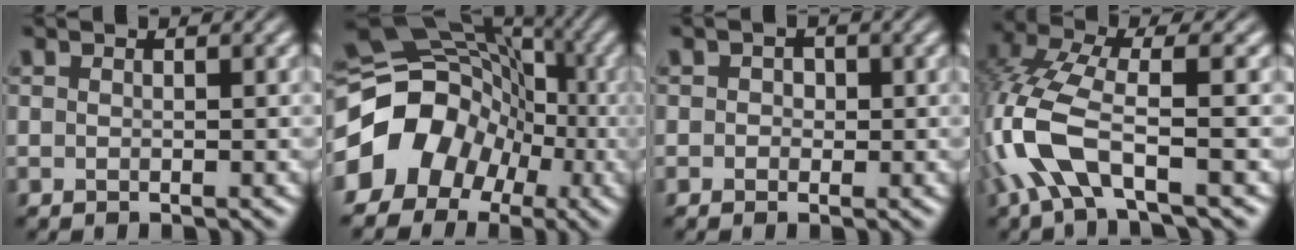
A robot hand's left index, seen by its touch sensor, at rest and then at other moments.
{"total": 10.1, "force": [-3.6, 8.4, 4.3], "torque": [-0.078, 0.007, -0.074]}
{"total": 0.7, "force": [0.1, 0.7, 0.0], "torque": [0.002, 0.000, 0.000]}
{"total": 6.9, "force": [-2.7, 2.2, 6.0], "torque": [-0.153, 0.006, -0.057]}